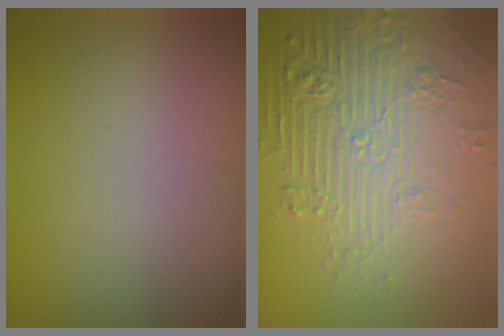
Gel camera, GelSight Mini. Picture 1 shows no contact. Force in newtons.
{"total": 7.8, "press": 5.6, "slide": 5.4}